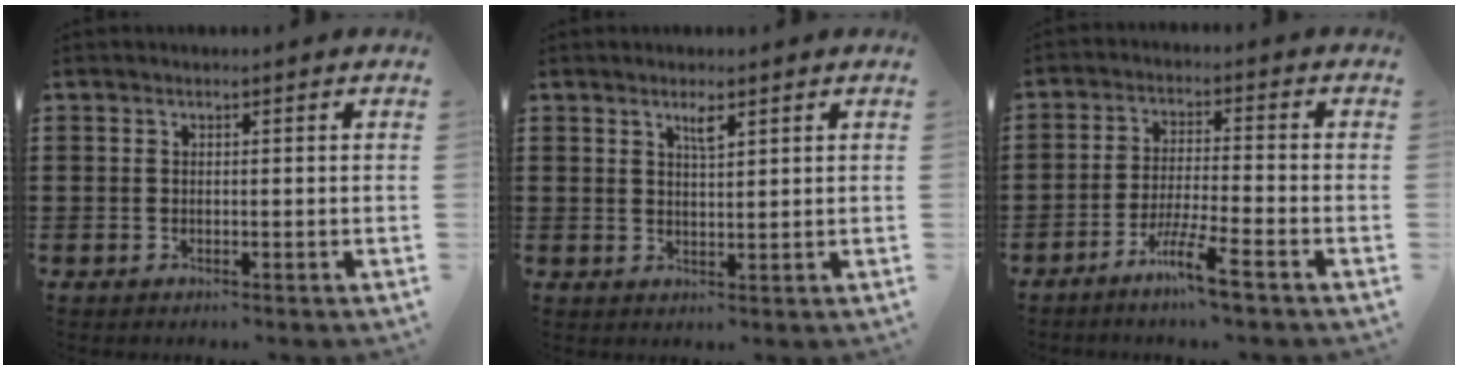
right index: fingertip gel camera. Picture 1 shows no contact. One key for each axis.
{"total": 2.3, "fx": 1.5, "fy": 0.4, "fz": 1.7, "tx": -0.028, "ty": -0.002, "tz": 0.023}
{"total": 6.7, "fx": -4.7, "fy": 0.0, "fz": 4.8, "tx": -0.096, "ty": -0.009, "tz": -0.090}